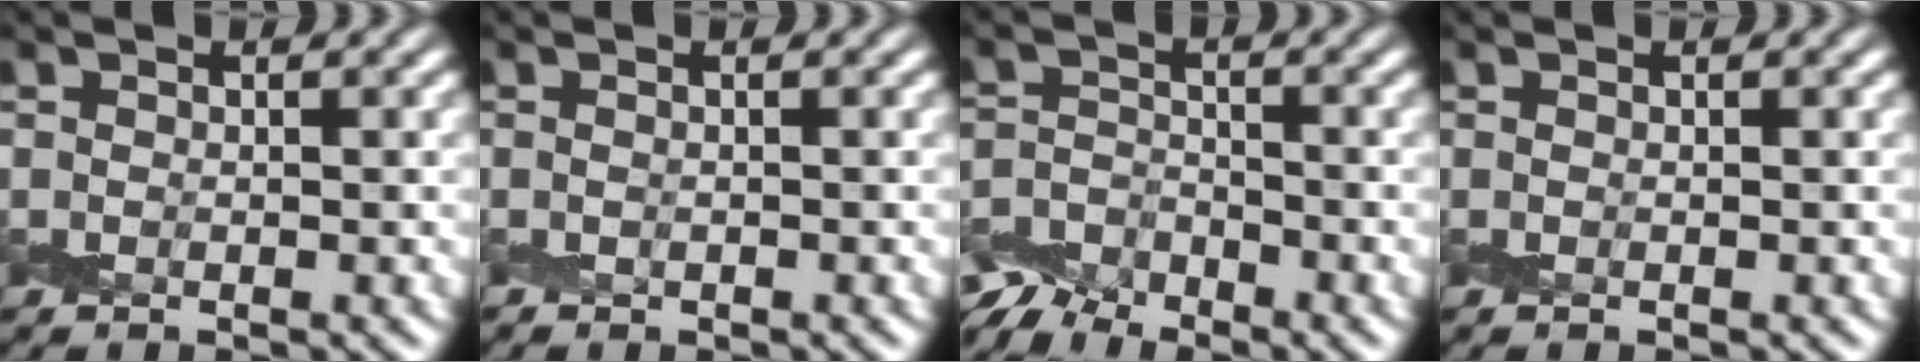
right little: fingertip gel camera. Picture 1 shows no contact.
{"total": 0.0}
{"total": 5.2, "force": [-4.6, 2.2, 1.2], "torque": [-0.022, -0.012, -0.087]}
{"total": 0.0}